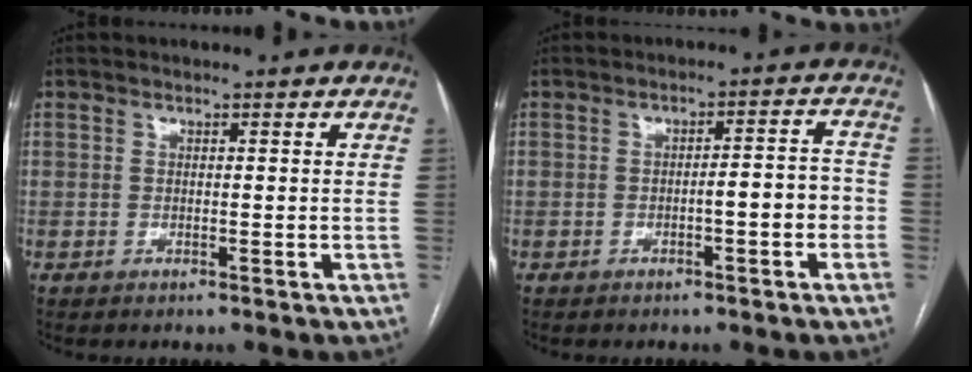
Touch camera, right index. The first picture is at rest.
{"total": 4.3, "force": [-1.6, 0.9, 4.0], "torque": [-0.053, 0.022, -0.020]}